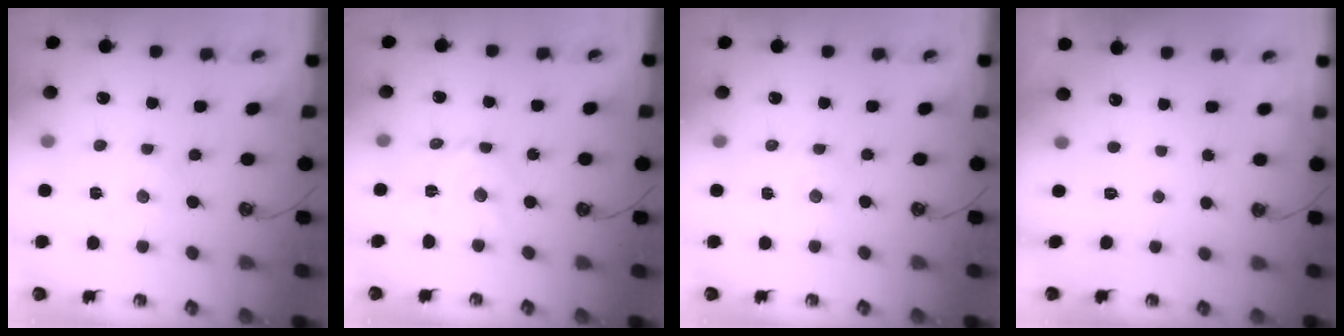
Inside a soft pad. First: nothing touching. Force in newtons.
{"total": 8.7, "press": 8.7, "slide": 0.7}
{"total": 2.1, "press": 2.0, "slide": 0.3}
{"total": 0.0}